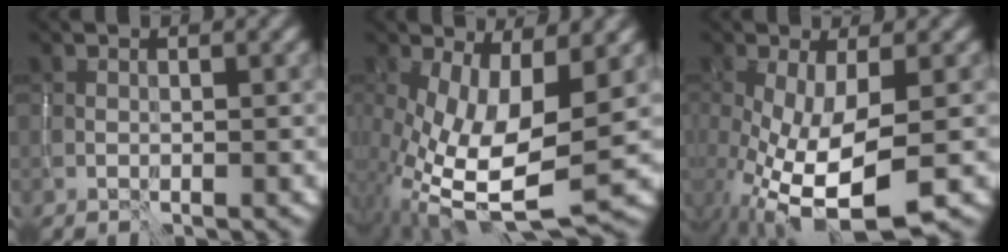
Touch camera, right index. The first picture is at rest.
{"total": 10.9, "force": [-2.0, 4.4, 9.8], "torque": [-0.202, -0.024, -0.028]}
{"total": 9.6, "force": [-2.8, 3.7, 8.4], "torque": [-0.180, -0.032, -0.039]}